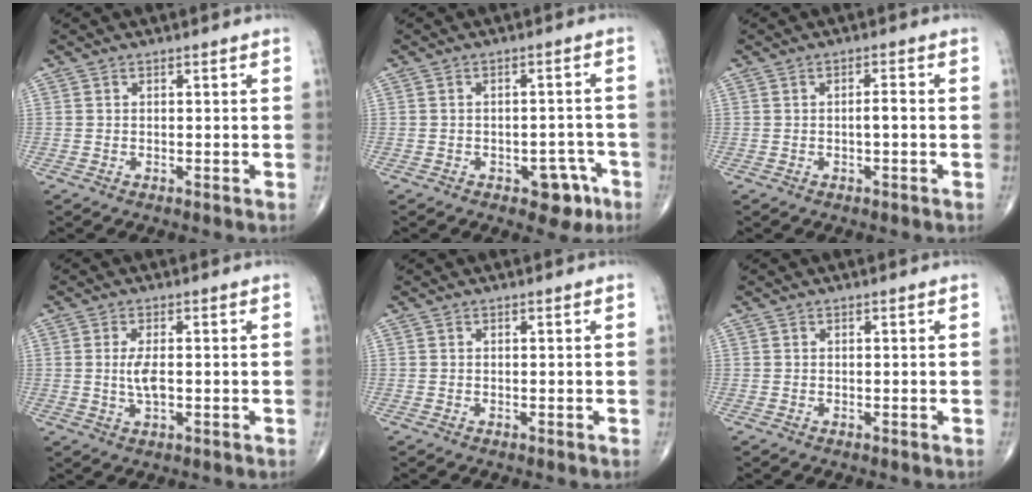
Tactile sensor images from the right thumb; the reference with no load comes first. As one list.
[{"total": 5.8, "force": [-3.0, 3.4, 3.6], "torque": [-0.019, 0.024, -0.035]}, {"total": 1.9, "force": [-0.3, 0.4, 1.8], "torque": [-0.030, 0.006, -0.007]}, {"total": 3.8, "force": [0.0, 1.4, 3.5], "torque": [-0.075, -0.007, 0.000]}, {"total": 0.0}, {"total": 0.0}]